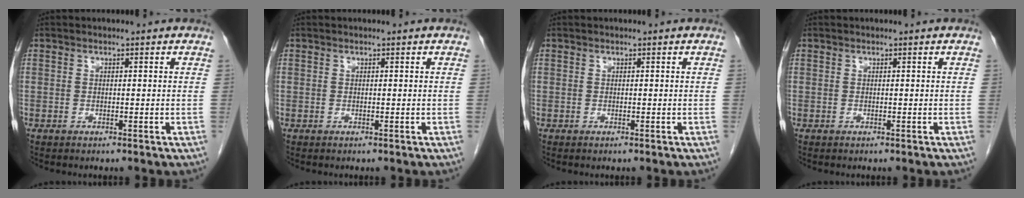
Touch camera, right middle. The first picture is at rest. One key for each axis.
{"total": 0.0}
{"total": 0.0}
{"total": 0.0}